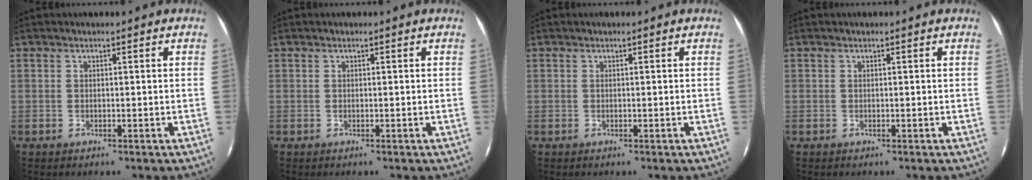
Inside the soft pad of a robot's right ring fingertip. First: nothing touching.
{"total": 0.0}
{"total": 0.0}
{"total": 0.0}